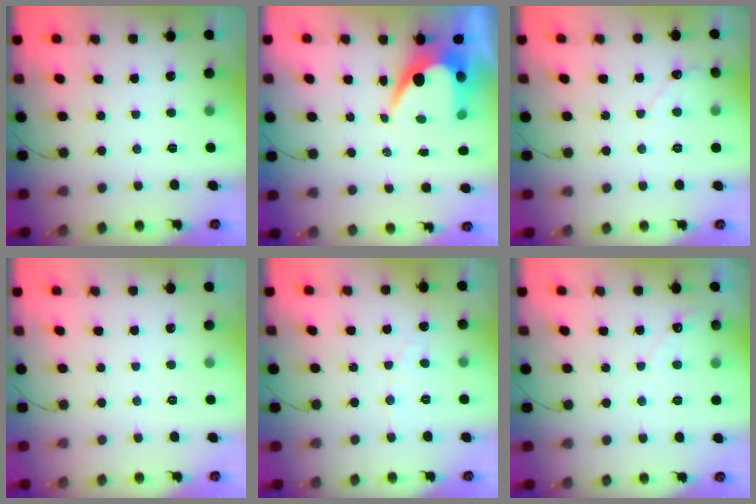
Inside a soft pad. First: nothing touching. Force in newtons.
{"total": 7.9, "press": 7.8, "slide": 0.8}
{"total": 3.7, "press": 3.7, "slide": 0.4}
{"total": 0.0}
{"total": 3.0, "press": 3.0, "slide": 0.2}
{"total": 2.8, "press": 2.8, "slide": 0.2}